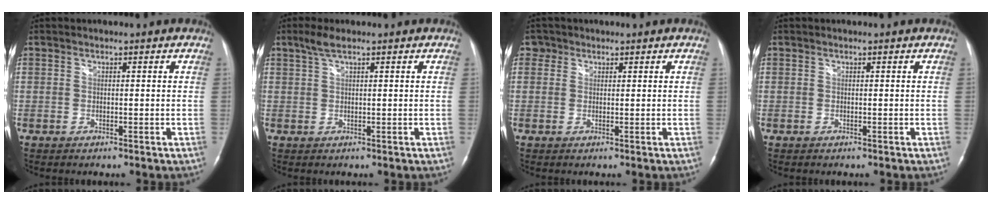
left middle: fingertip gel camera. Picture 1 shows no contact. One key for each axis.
{"total": 2.4, "fx": 1.7, "fy": 0.3, "fz": 1.7, "tx": -0.042, "ty": 0.012, "tz": 0.036}
{"total": 1.7, "fx": 0.9, "fy": 1.5, "fz": 0.0, "tx": 0.012, "ty": 0.005, "tz": 0.008}
{"total": 0.0}